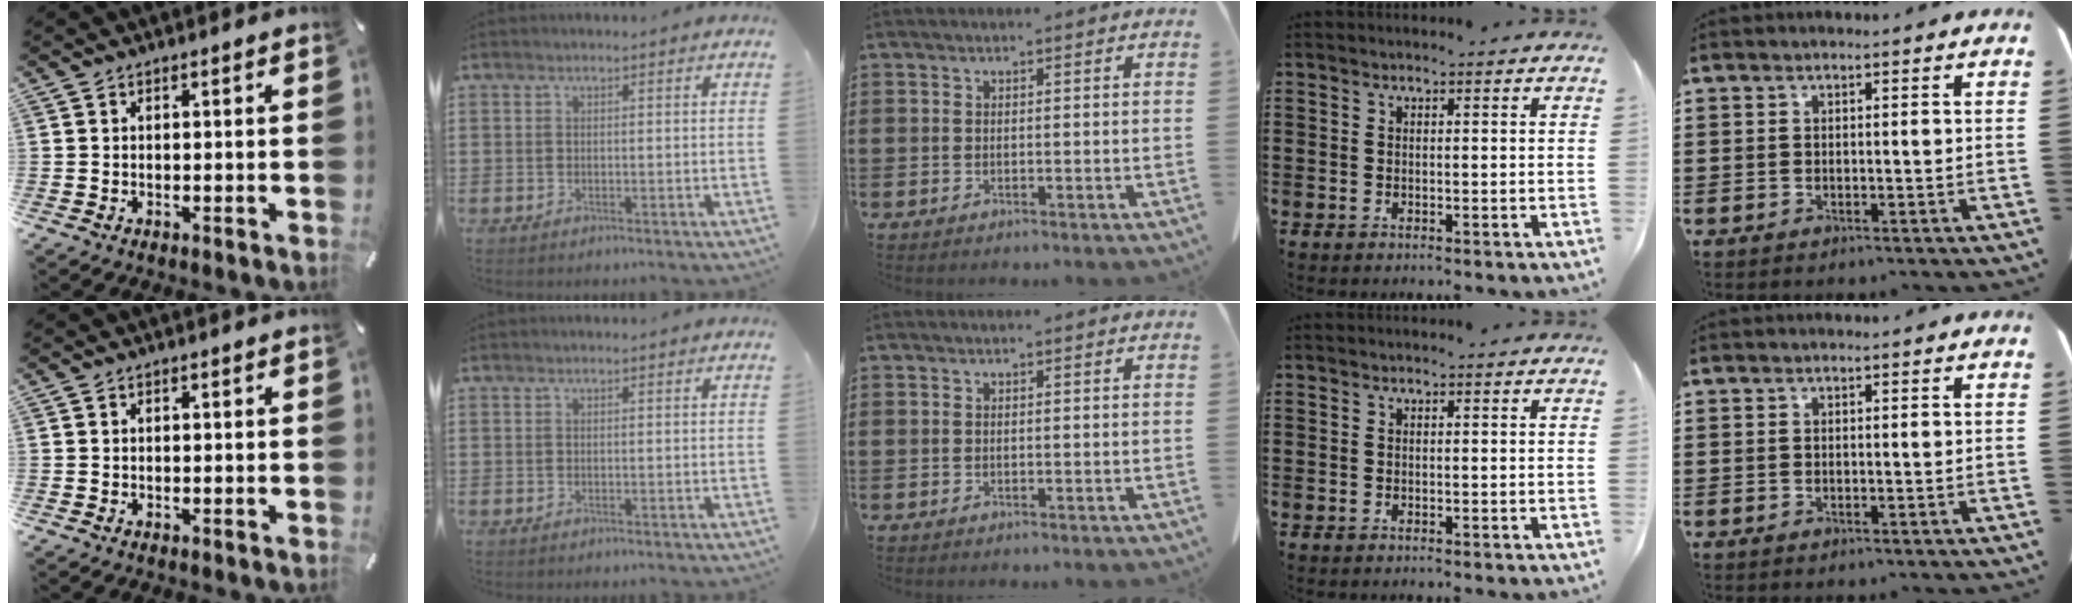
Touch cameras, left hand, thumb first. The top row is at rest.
{}